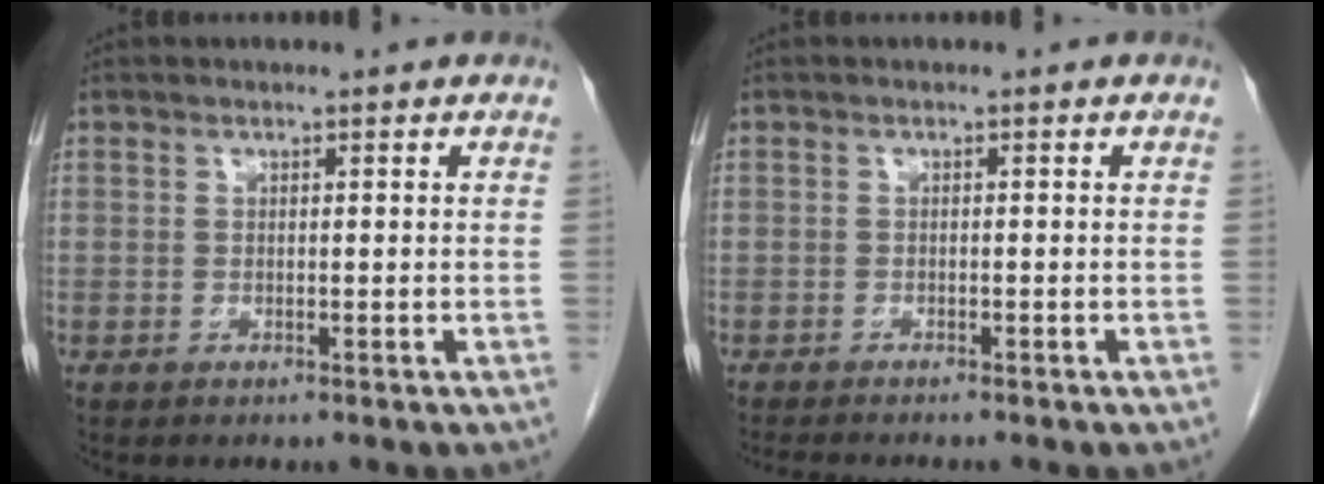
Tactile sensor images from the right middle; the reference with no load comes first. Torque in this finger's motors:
{"motor_torque": [0.18, -0.14, -0.01, 0.01]}